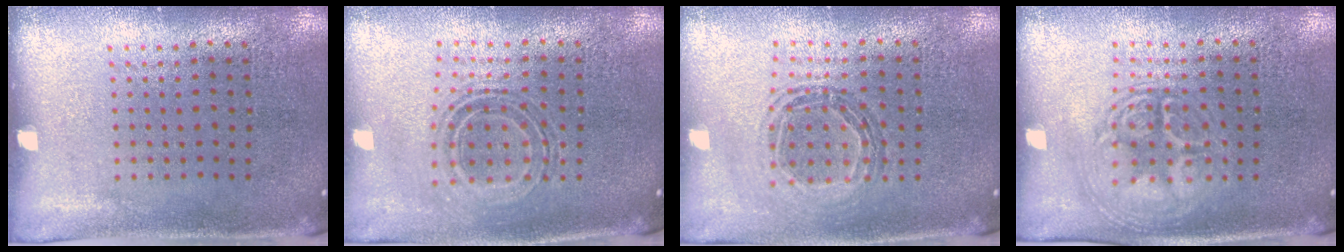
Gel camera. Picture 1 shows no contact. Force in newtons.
{"total": 0.7, "press": 0.7, "slide": 0.2}
{"total": 0.9, "press": 0.9, "slide": 0.2}
{"total": 3.0, "press": 3.0, "slide": 0.4}